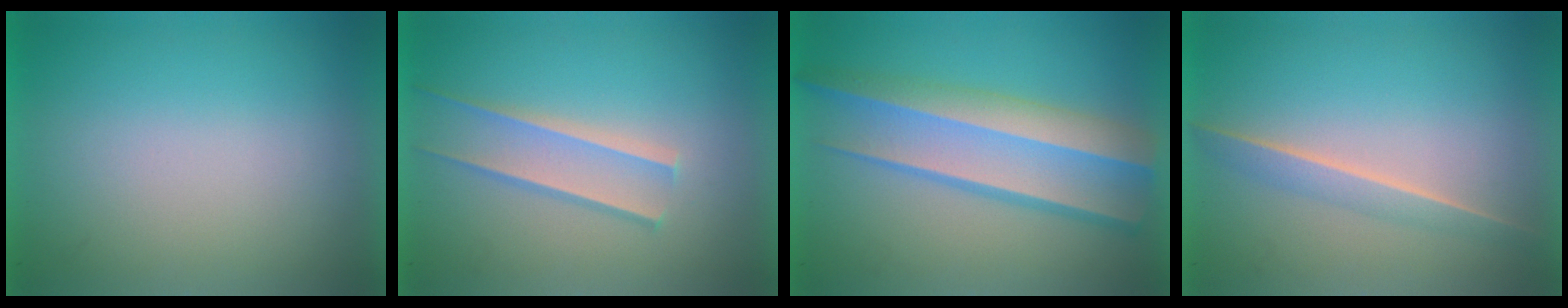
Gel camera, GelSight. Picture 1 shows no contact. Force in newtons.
{"total": 1.7}
{"total": 5.8}
{"total": 1.5}